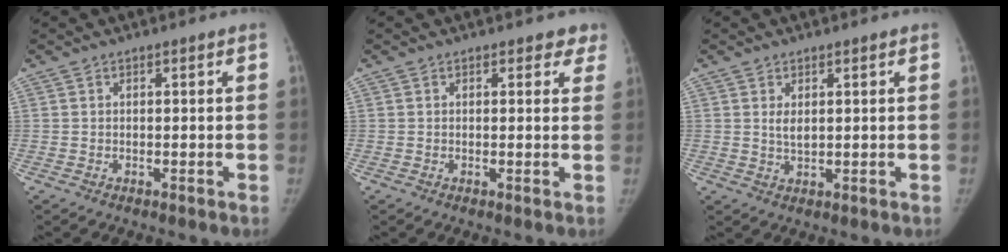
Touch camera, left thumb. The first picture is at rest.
{"total": 3.0, "force": [2.3, 1.8, 0.8], "torque": [0.030, -0.007, 0.012]}
{"total": 2.2, "force": [0.8, 1.1, 1.7], "torque": [-0.024, -0.009, 0.019]}